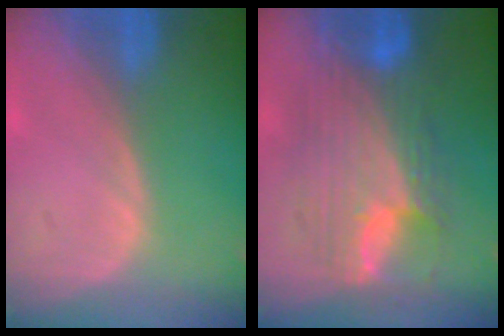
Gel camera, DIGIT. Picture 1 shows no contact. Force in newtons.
{"total": 11.3, "press": 11.3, "slide": 1.2}